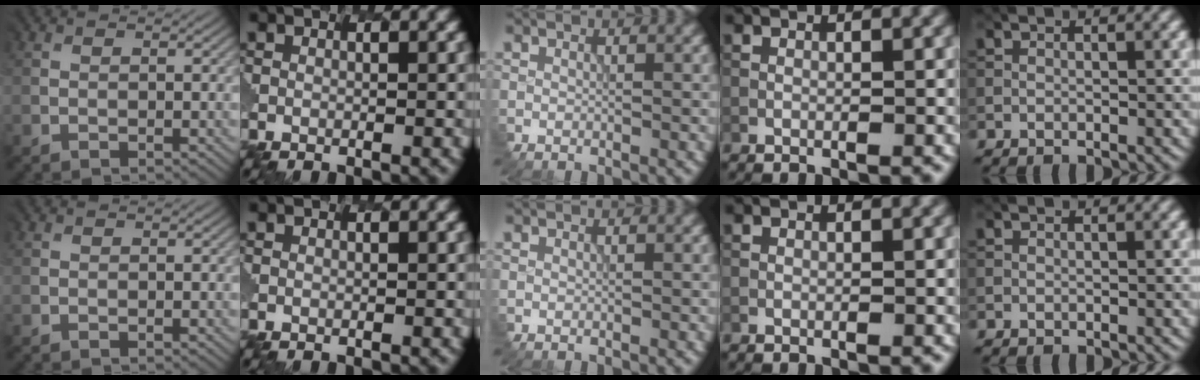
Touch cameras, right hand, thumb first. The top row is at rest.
{}